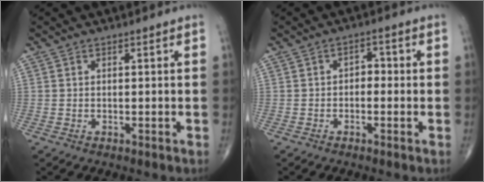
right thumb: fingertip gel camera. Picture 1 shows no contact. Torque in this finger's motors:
{"motor_torque": [0.15, -0.22, 0.31, 0.06, 0.05]}